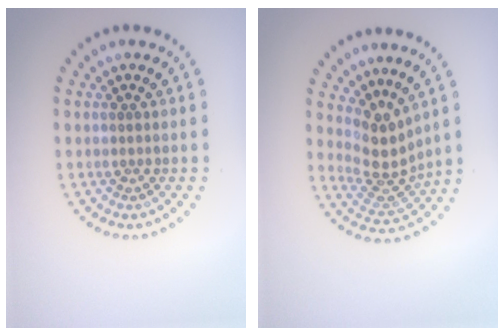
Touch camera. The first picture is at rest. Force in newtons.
{"total": 3.6, "press": 2.6, "slide": 2.4}